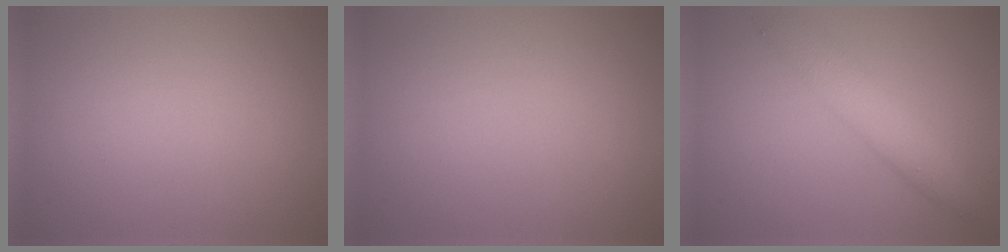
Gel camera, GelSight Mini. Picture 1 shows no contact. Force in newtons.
{"total": 0.0}
{"total": 4.3, "press": 4.3, "slide": 0.1}